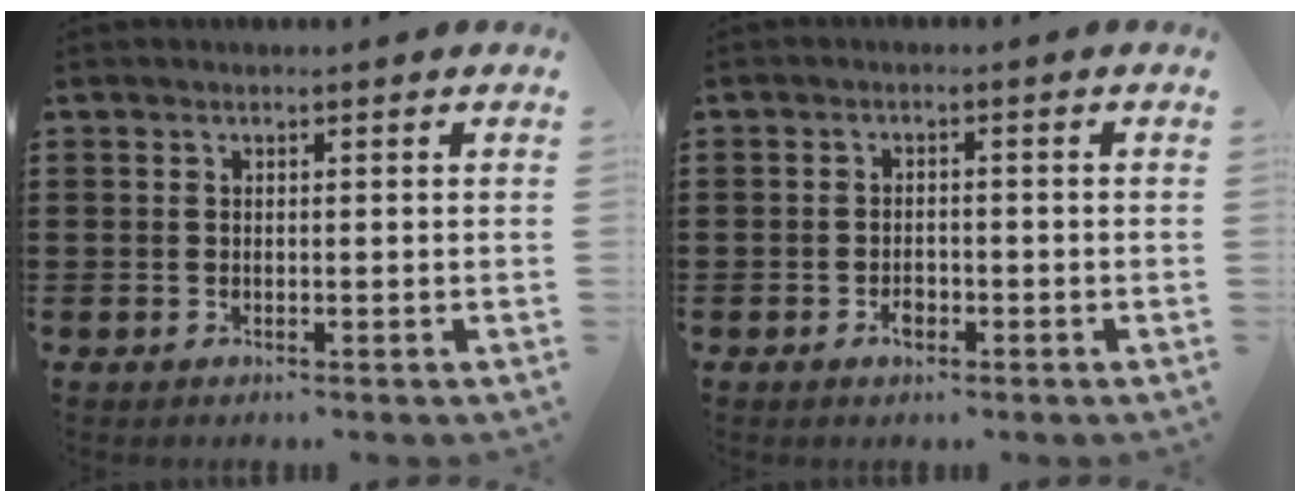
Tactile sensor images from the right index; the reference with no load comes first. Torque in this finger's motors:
{"motor_torque": [1.06, 1.08, 0.03, 0.00]}